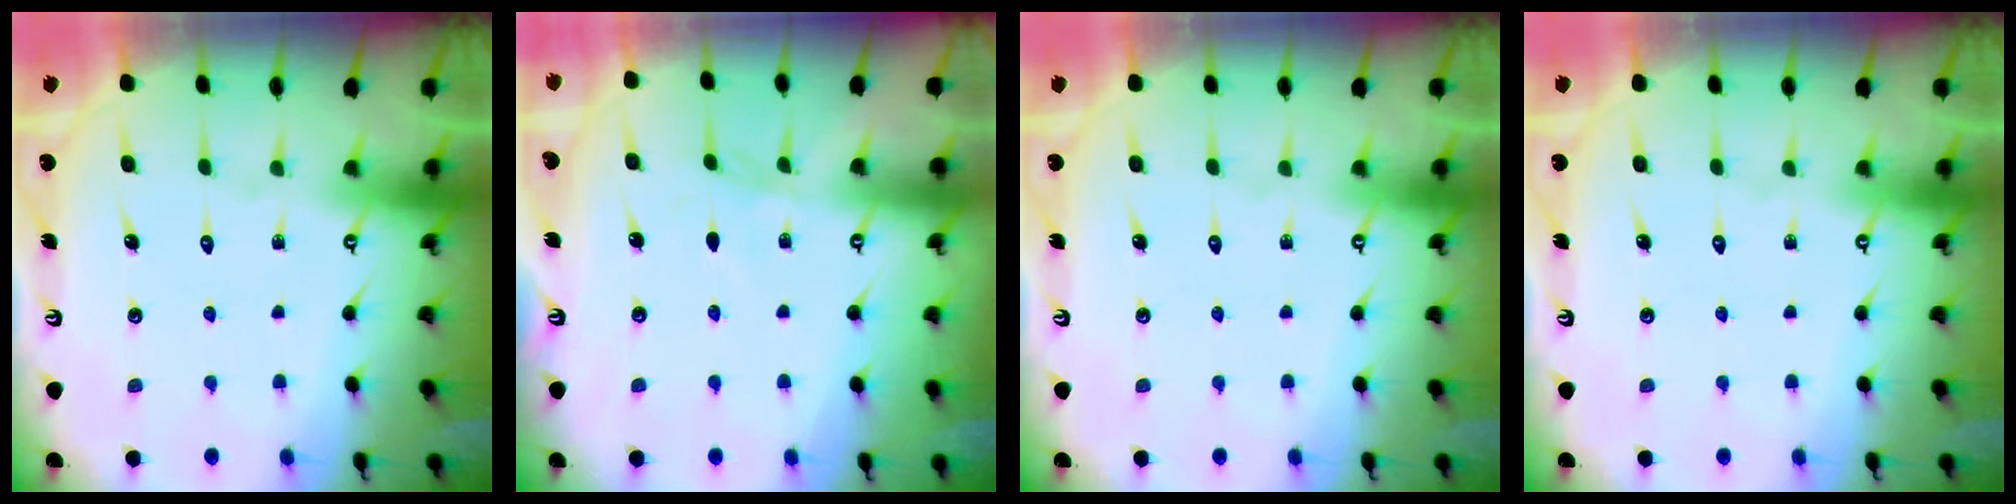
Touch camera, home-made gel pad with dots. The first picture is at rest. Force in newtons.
{"total": 2.7, "press": 2.7, "slide": 0.4}
{"total": 0.0}
{"total": 0.0}